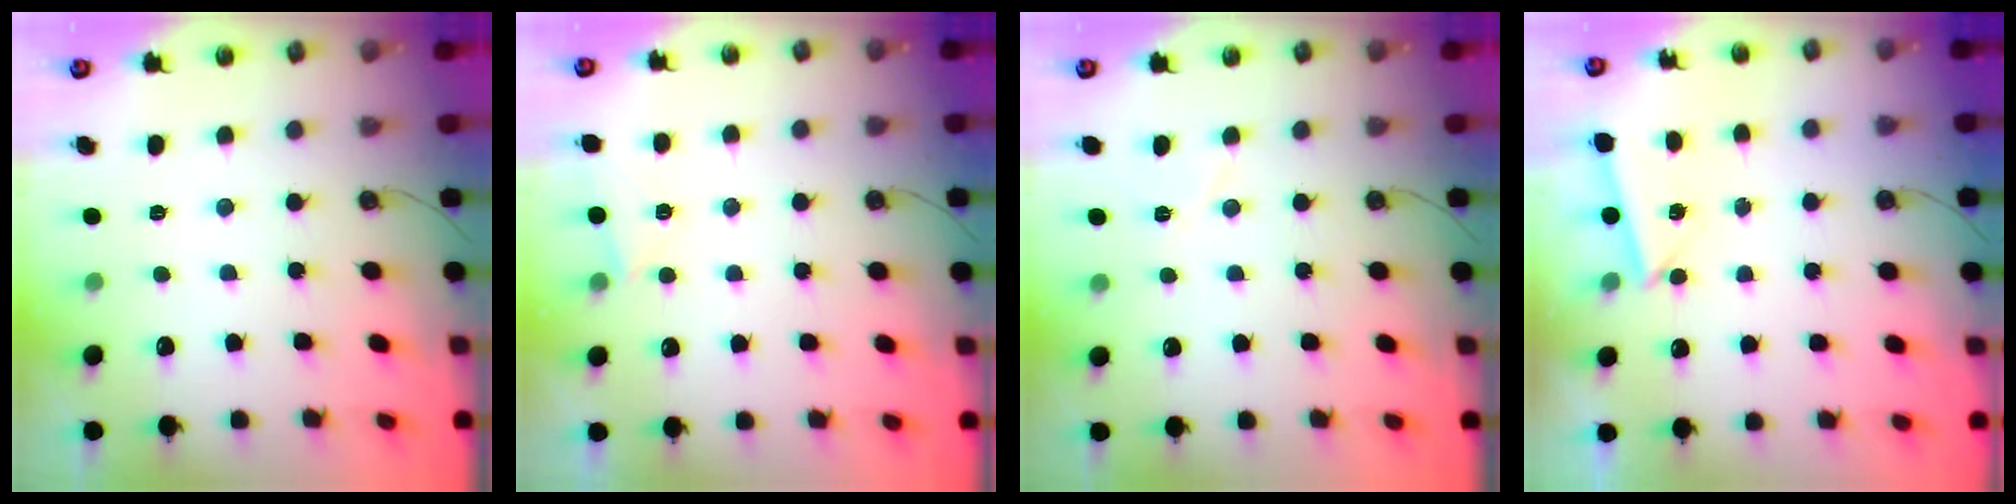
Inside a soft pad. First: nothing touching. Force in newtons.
{"total": 3.8, "press": 3.8, "slide": 0.7}
{"total": 4.5, "press": 4.0, "slide": 2.0}
{"total": 2.9, "press": 2.8, "slide": 0.6}